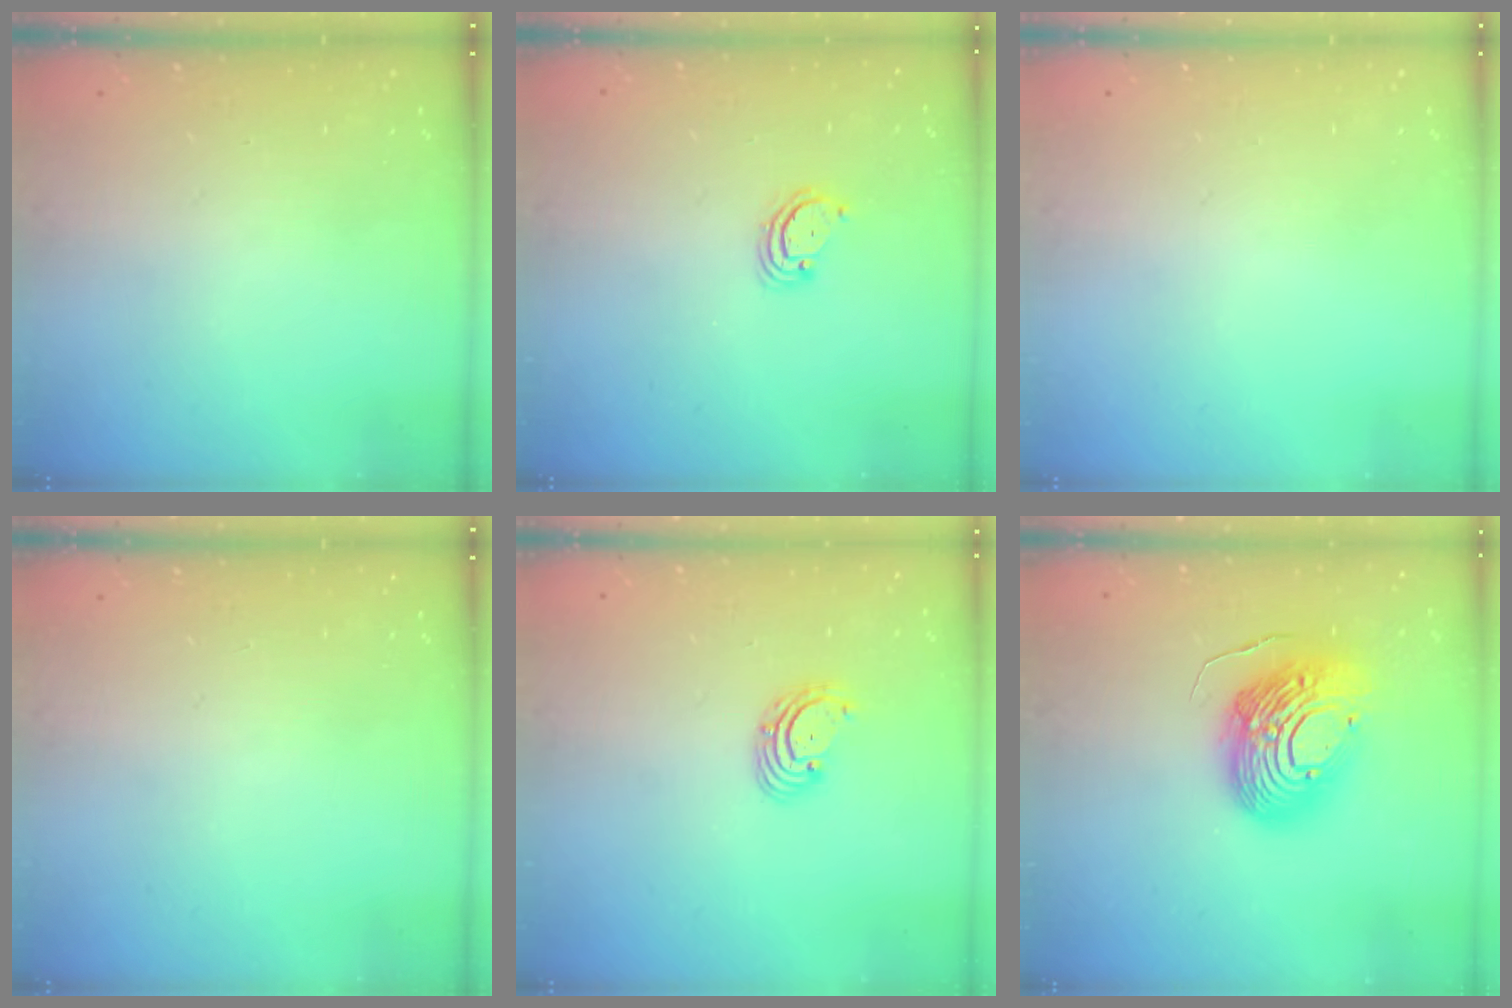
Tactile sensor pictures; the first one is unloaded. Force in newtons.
{"total": 2.9, "press": 2.9, "slide": 0.3}
{"total": 0.0}
{"total": 0.0}
{"total": 2.9, "press": 2.9, "slide": 0.3}
{"total": 17.4, "press": 17.3, "slide": 1.6}